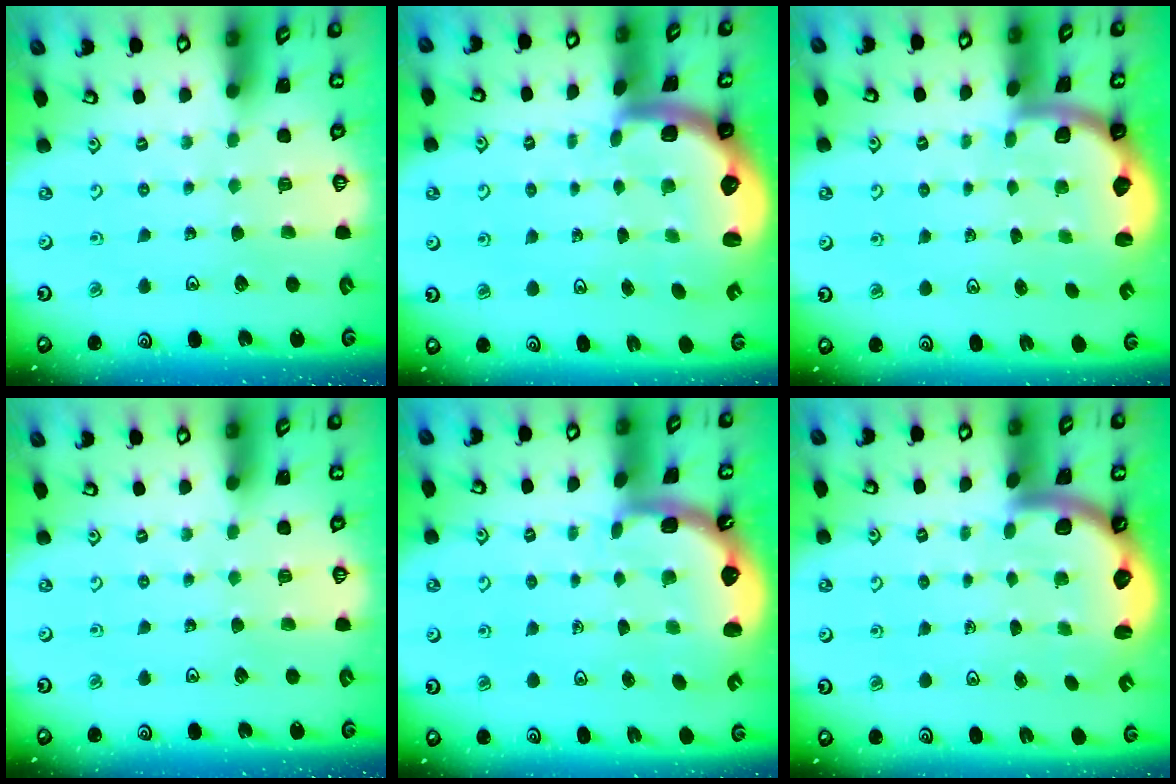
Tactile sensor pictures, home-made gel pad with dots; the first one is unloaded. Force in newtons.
{"total": 2.8, "press": 2.5, "slide": 1.4}
{"total": 1.9, "press": 1.8, "slide": 0.5}
{"total": 0.0}
{"total": 2.7, "press": 1.5, "slide": 2.3}
{"total": 2.8, "press": 2.8, "slide": 0.5}